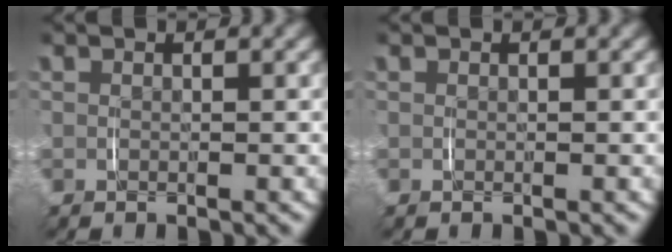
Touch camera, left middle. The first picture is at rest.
{"total": 0.0}